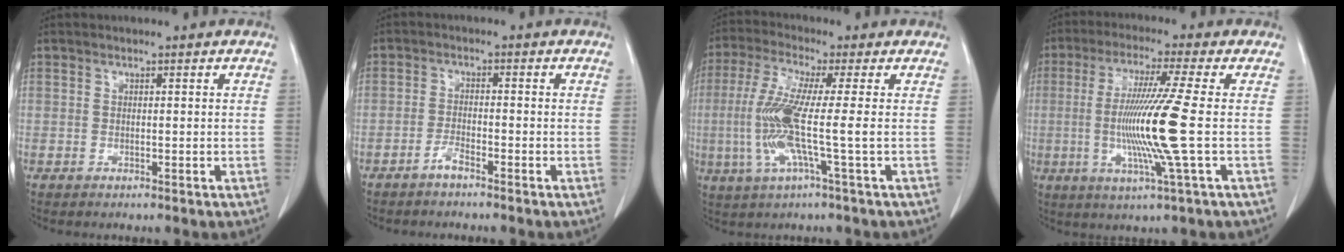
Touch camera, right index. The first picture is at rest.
{"total": 2.1, "force": [-1.8, 0.1, 1.1], "torque": [-0.022, 0.000, -0.036]}
{"total": 10.1, "force": [-0.9, -0.5, 10.1], "torque": [-0.221, -0.006, -0.028]}
{"total": 12.0, "force": [-1.1, -2.0, 11.7], "torque": [-0.235, -0.021, -0.024]}